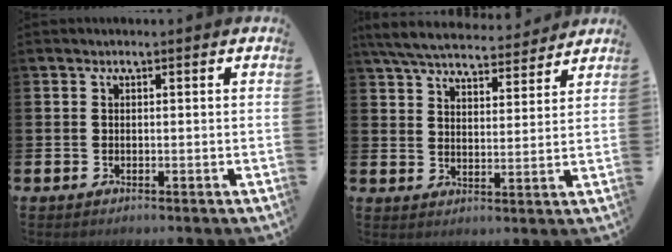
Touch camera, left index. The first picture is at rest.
{"total": 6.6, "force": [6.3, 1.2, 1.5], "torque": [-0.046, -0.042, 0.110]}